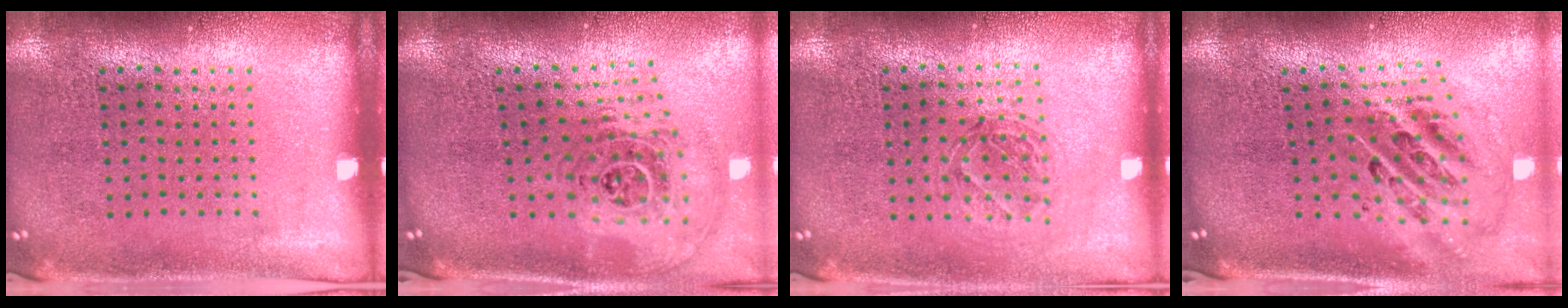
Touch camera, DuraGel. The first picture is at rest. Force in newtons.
{"total": 1.9, "press": 1.5, "slide": 1.2}
{"total": 1.2, "press": 1.1, "slide": 0.6}
{"total": 2.7, "press": 1.9, "slide": 2.0}